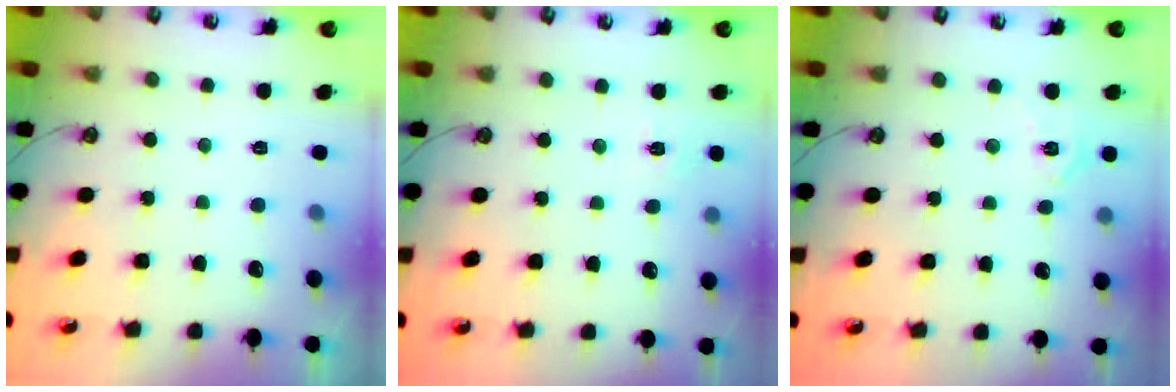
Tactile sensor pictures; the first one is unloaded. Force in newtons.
{"total": 6.1, "press": 6.1, "slide": 0.6}
{"total": 4.4, "press": 4.4, "slide": 0.5}